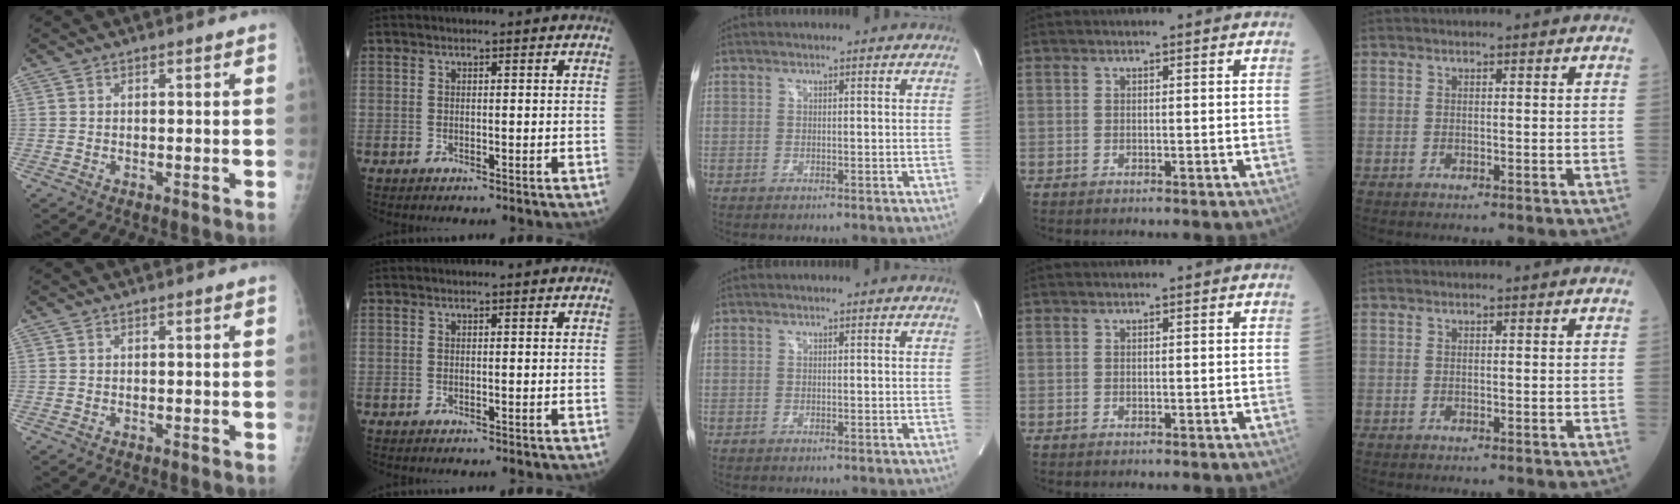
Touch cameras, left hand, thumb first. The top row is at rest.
{}